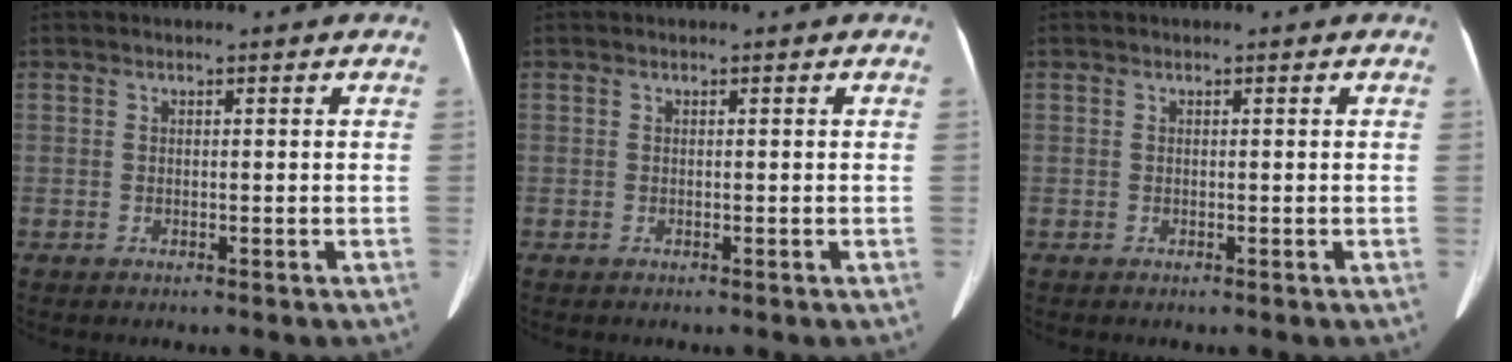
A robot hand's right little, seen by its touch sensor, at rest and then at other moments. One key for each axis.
{"total": 0.0}
{"total": 0.0}